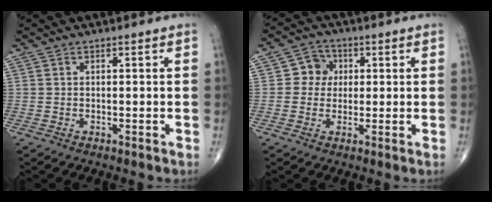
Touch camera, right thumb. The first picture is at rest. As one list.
[{"total": 4.9, "force": [0.6, 4.6, 1.6], "torque": [0.007, 0.009, 0.002]}]